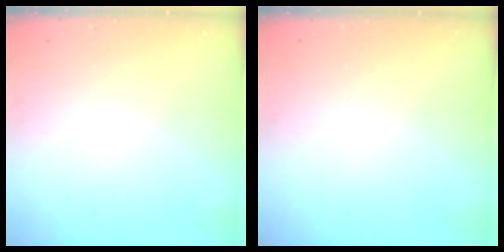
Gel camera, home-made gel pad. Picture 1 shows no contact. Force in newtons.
{"total": 0.0}